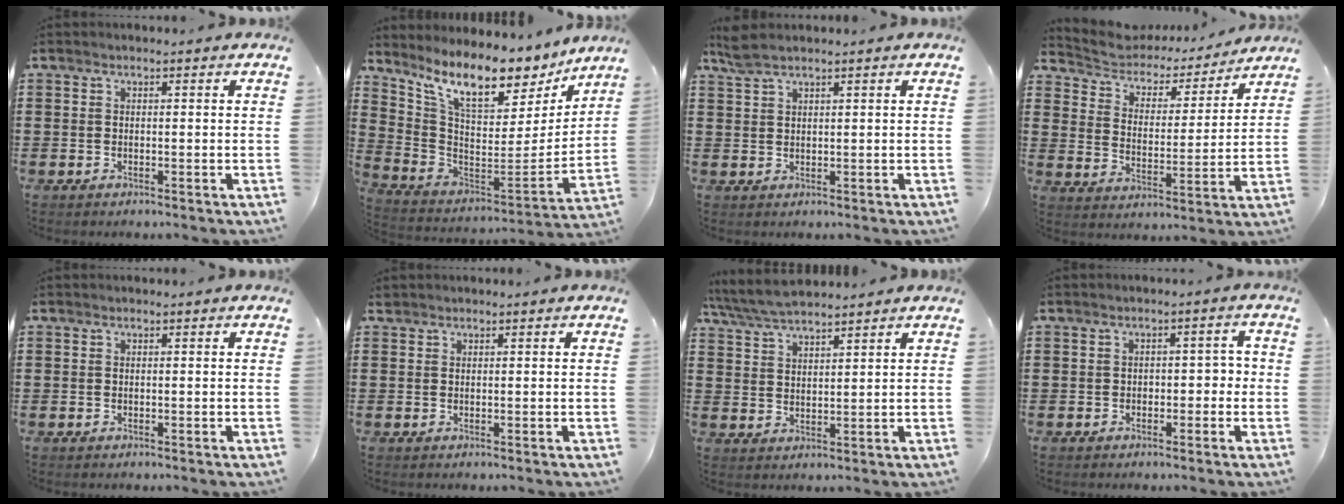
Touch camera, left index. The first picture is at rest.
{"total": 11.0, "force": [9.1, 2.5, 5.7], "torque": [-0.137, -0.069, 0.156]}
{"total": 2.8, "force": [2.1, 0.5, 1.7], "torque": [-0.038, 0.001, 0.040]}
{"total": 4.2, "force": [3.9, 1.6, 0.5], "torque": [-0.038, -0.028, 0.061]}
{"total": 0.0}
{"total": 0.6, "force": [0.5, 0.3, 0.1], "torque": [-0.004, 0.001, 0.010]}
{"total": 4.9, "force": [4.5, 0.8, 1.7], "torque": [-0.048, -0.011, 0.083]}
{"total": 2.1, "force": [-0.6, 1.4, 1.5], "torque": [-0.033, 0.005, -0.017]}